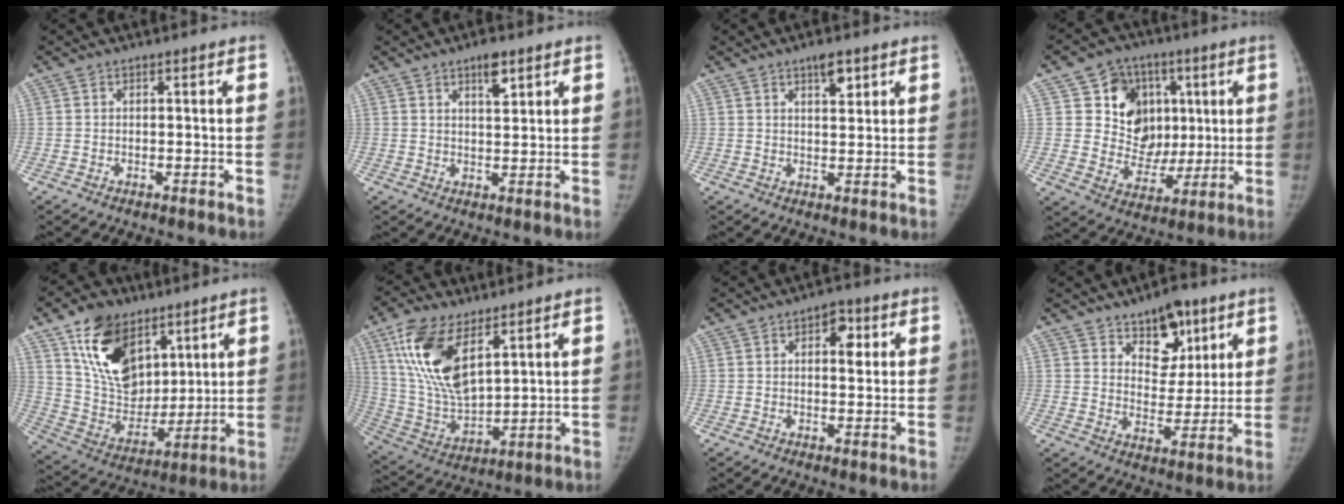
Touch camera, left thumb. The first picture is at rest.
{"total": 4.4, "force": [2.8, 1.6, 3.0], "torque": [-0.034, -0.017, 0.045]}
{"total": 4.3, "force": [2.6, 1.7, 2.9], "torque": [-0.031, -0.015, 0.041]}
{"total": 15.4, "force": [4.6, 13.2, 6.4], "torque": [-0.045, -0.004, 0.088]}
{"total": 19.5, "force": [10.5, 12.5, 10.7], "torque": [-0.143, -0.049, 0.199]}
{"total": 16.7, "force": [8.3, 7.7, 12.3], "torque": [-0.229, -0.032, 0.170]}
{"total": 4.9, "force": [1.7, 2.8, 3.7], "torque": [-0.028, -0.002, 0.018]}
{"total": 10.8, "force": [6.7, 6.4, 5.6], "torque": [-0.043, -0.040, 0.107]}